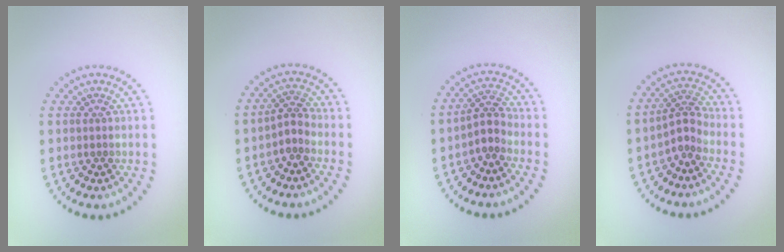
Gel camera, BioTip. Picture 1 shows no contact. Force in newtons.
{"total": 1.7, "press": 1.3, "slide": 1.0}
{"total": 2.2, "press": 1.6, "slide": 1.5}
{"total": 2.3, "press": 1.5, "slide": 1.7}